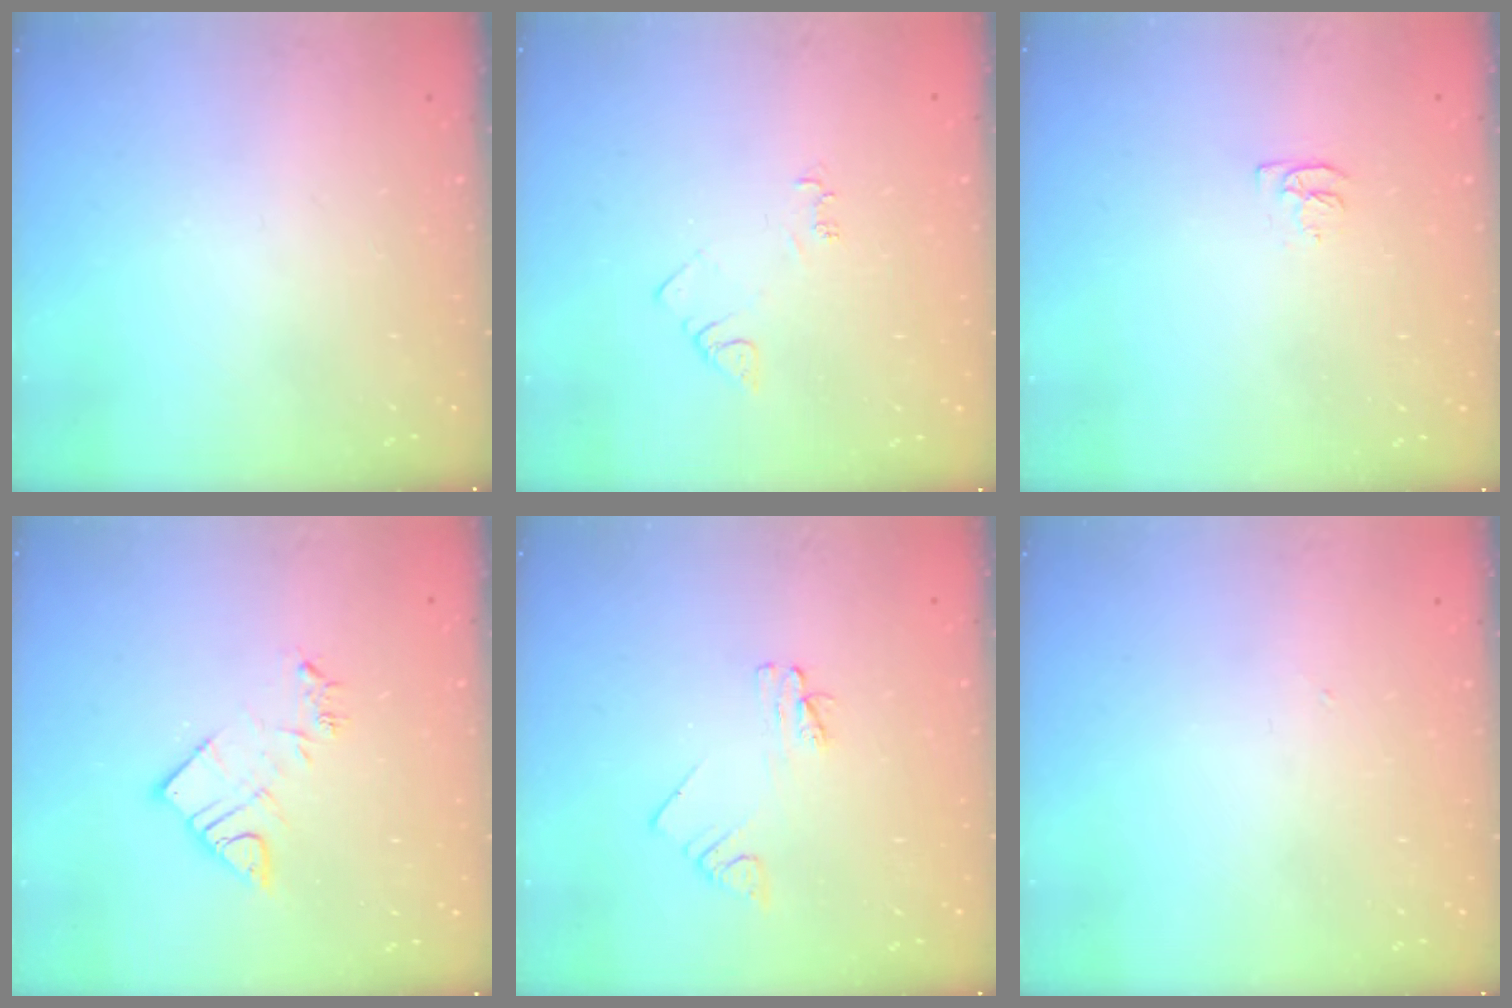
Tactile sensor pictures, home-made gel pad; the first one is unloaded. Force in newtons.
{"total": 4.5, "press": 4.5, "slide": 0.6}
{"total": 4.4, "press": 4.3, "slide": 0.6}
{"total": 9.2, "press": 9.2, "slide": 0.8}
{"total": 2.2, "press": 2.2, "slide": 0.3}
{"total": 1.3, "press": 1.3, "slide": 0.2}